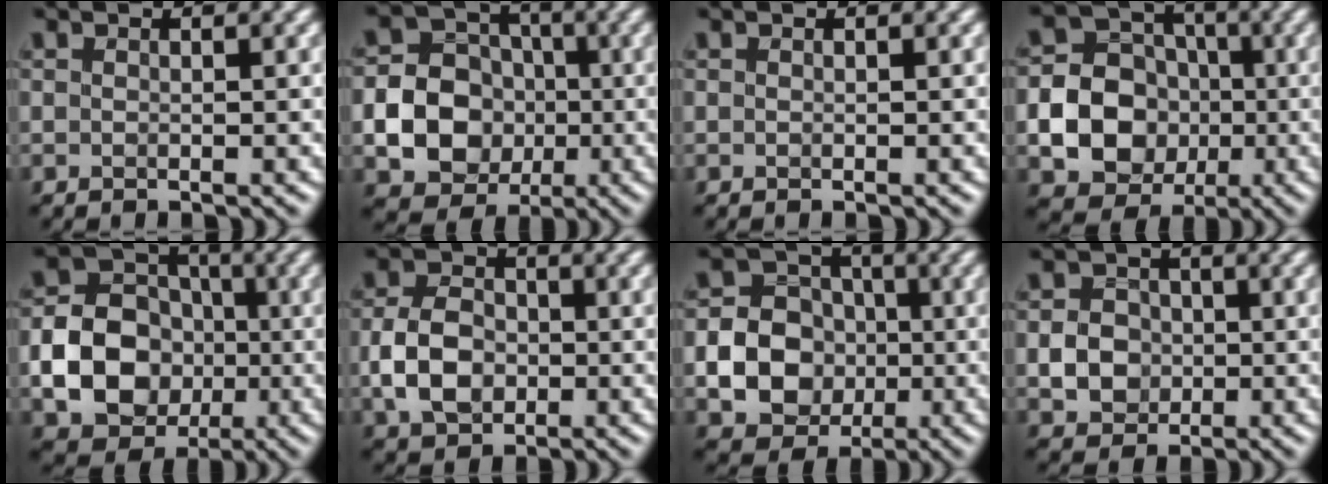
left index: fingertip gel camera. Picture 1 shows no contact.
{"total": 10.3, "force": [-2.0, 9.2, 4.3], "torque": [-0.071, -0.012, -0.061]}
{"total": 0.0}
{"total": 12.1, "force": [-2.5, 10.9, 4.6], "torque": [-0.091, -0.020, -0.057]}
{"total": 9.3, "force": [-2.1, 7.6, 5.0], "torque": [-0.079, -0.006, -0.052]}
{"total": 5.3, "force": [-1.2, 3.9, 3.3], "torque": [-0.071, 0.005, -0.027]}
{"total": 8.4, "force": [-1.5, 7.4, 3.7], "torque": [-0.061, -0.006, -0.050]}
{"total": 3.3, "force": [-0.6, 2.9, 1.4], "torque": [-0.021, 0.003, -0.013]}